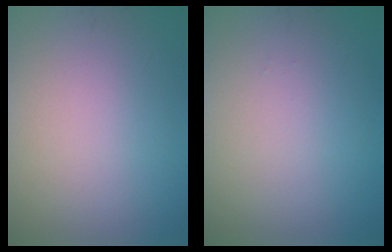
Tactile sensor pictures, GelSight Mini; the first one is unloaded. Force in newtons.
{"total": 0.0}